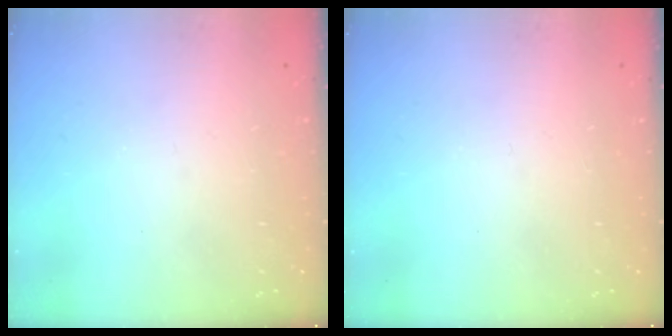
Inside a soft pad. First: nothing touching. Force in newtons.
{"total": 0.0}